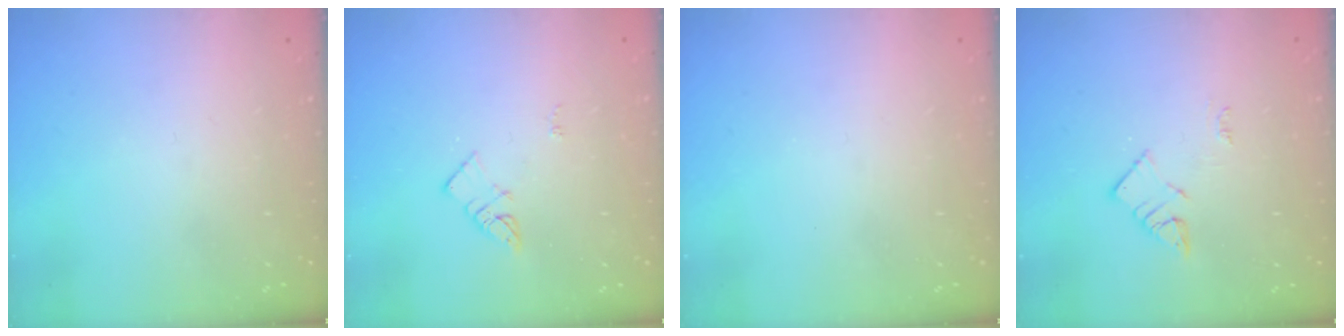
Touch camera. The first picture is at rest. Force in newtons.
{"total": 3.9, "press": 3.9, "slide": 0.3}
{"total": 0.0}
{"total": 4.6, "press": 4.6, "slide": 0.3}